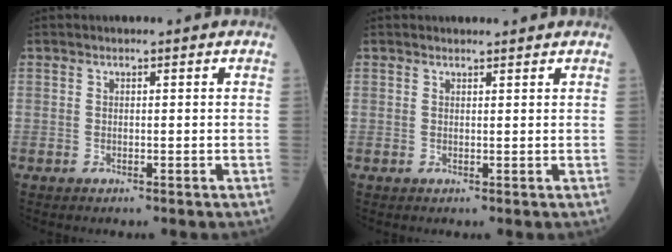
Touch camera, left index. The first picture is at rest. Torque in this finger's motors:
{"motor_torque": [0.59, -1.34, -0.28, 0.01]}